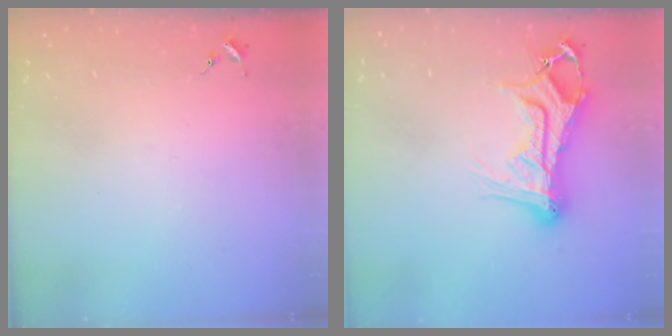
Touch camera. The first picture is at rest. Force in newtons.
{"total": 15.8, "press": 15.7, "slide": 1.6}